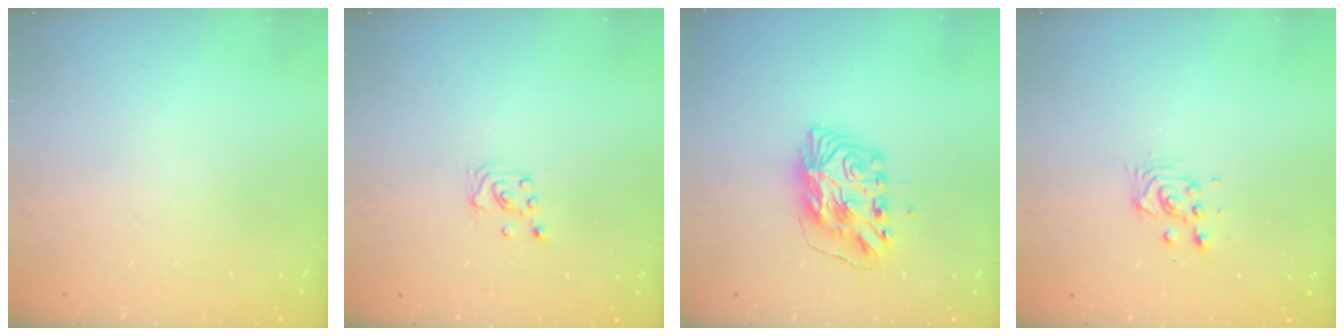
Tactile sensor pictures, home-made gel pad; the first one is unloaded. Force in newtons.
{"total": 2.3, "press": 2.3, "slide": 0.2}
{"total": 9.4, "press": 9.4, "slide": 0.8}
{"total": 3.9, "press": 3.8, "slide": 0.6}